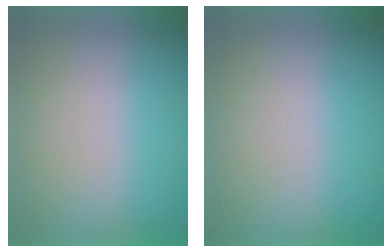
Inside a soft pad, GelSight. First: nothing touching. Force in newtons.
{"total": 2.7}